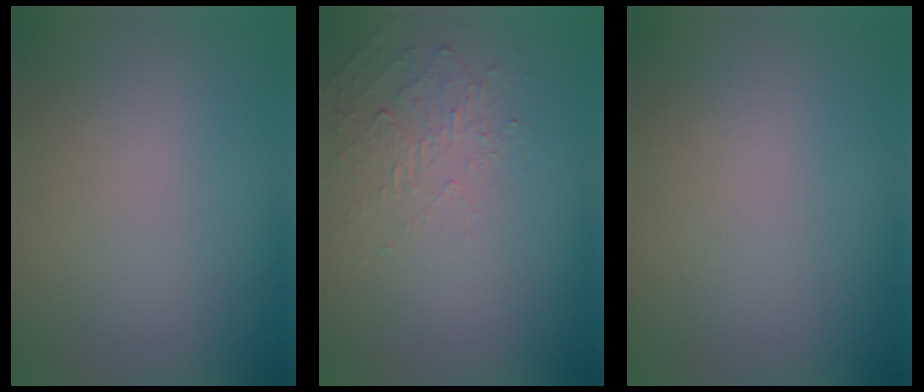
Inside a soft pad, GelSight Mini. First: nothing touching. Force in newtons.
{"total": 1.9, "press": 0.5, "slide": 1.9}
{"total": 0.0}